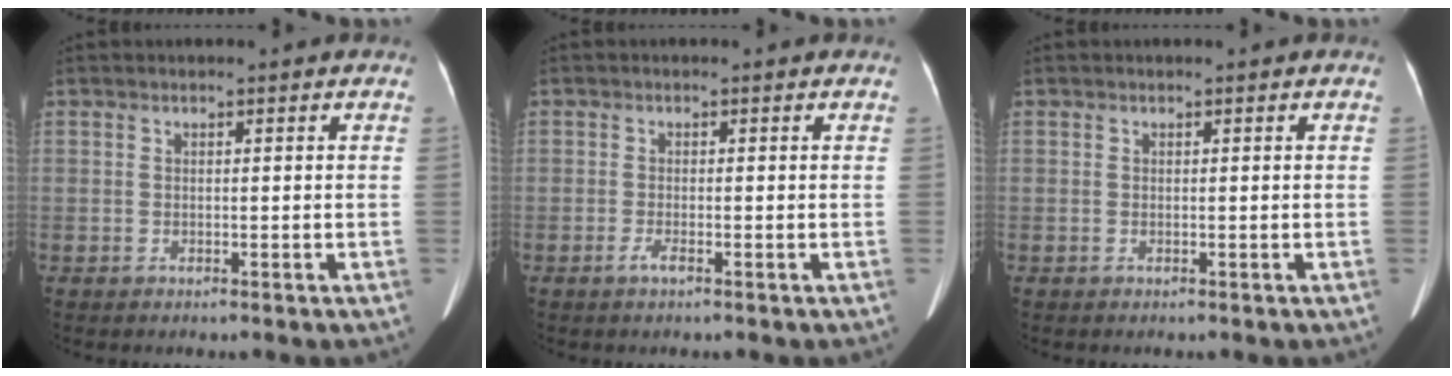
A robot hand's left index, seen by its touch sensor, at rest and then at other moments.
{"total": 1.0, "force": [-0.6, 0.1, 0.8], "torque": [-0.017, -0.001, -0.013]}
{"total": 0.0}